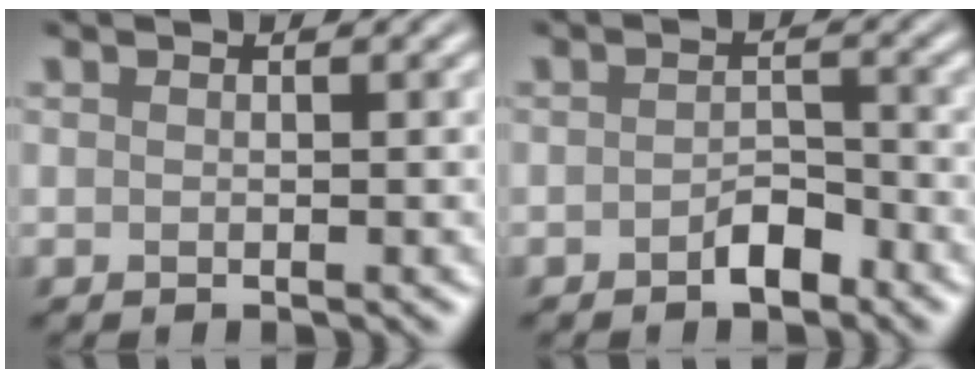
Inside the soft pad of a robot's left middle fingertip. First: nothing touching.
{"total": 2.0, "force": [-1.3, 0.9, 1.1], "torque": [-0.017, 0.005, -0.024]}